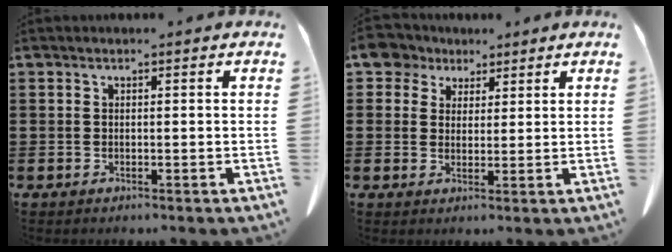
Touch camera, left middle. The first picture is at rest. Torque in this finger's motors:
{"motor_torque": [0.13, 0.15, 0.01, 0.03]}